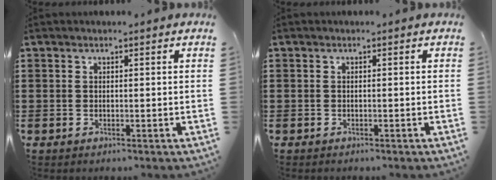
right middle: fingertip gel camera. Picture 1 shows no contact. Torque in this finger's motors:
{"motor_torque": [-1.11, 1.02, -0.54, -0.21]}